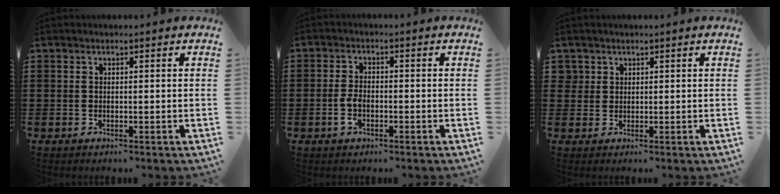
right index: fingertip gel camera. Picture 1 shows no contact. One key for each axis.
{"total": 3.0, "fx": -1.0, "fy": 1.6, "fz": 2.4, "tx": -0.060, "ty": -0.004, "tz": -0.021}
{"total": 1.6, "fx": 0.8, "fy": 1.4, "fz": 0.1, "tx": -0.007, "ty": 0.005, "tz": 0.017}